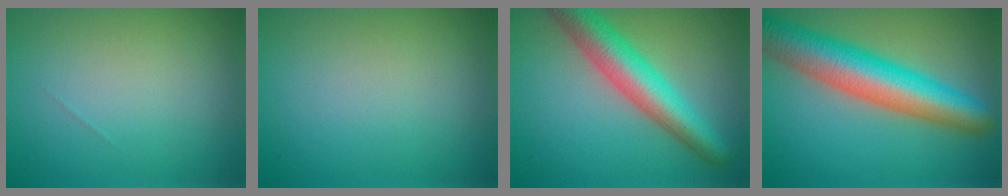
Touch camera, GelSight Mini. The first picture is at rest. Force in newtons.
{"total": 0.0}
{"total": 6.6, "press": 6.6, "slide": 0.2}
{"total": 9.3, "press": 9.3, "slide": 0.6}